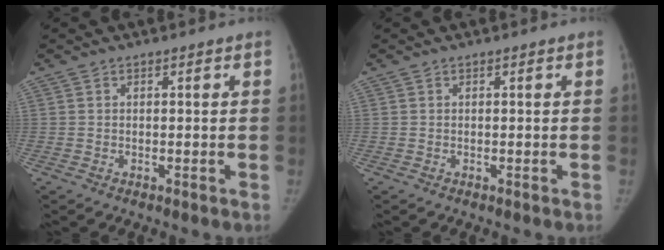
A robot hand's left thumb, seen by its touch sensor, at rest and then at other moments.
{"total": 0.0}